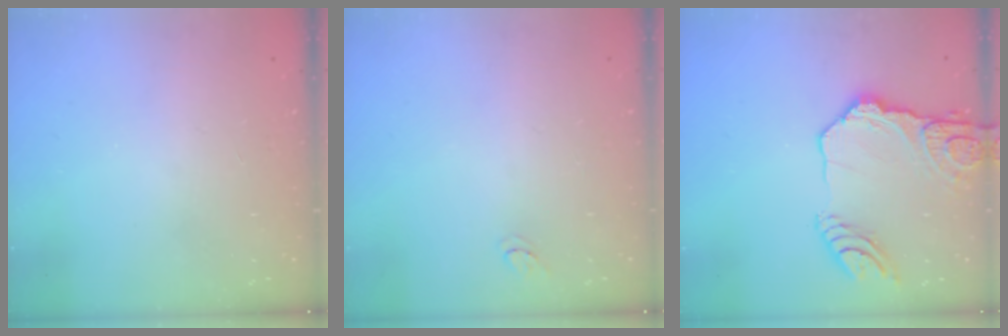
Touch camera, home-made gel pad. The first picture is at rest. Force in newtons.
{"total": 3.2, "press": 3.2, "slide": 0.3}
{"total": 16.9, "press": 16.8, "slide": 1.9}